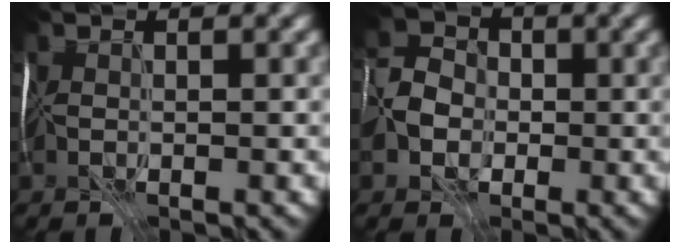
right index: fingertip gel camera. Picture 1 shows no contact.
{"total": 2.4, "force": [-0.8, 2.2, 0.5], "torque": [-0.003, 0.009, -0.022]}